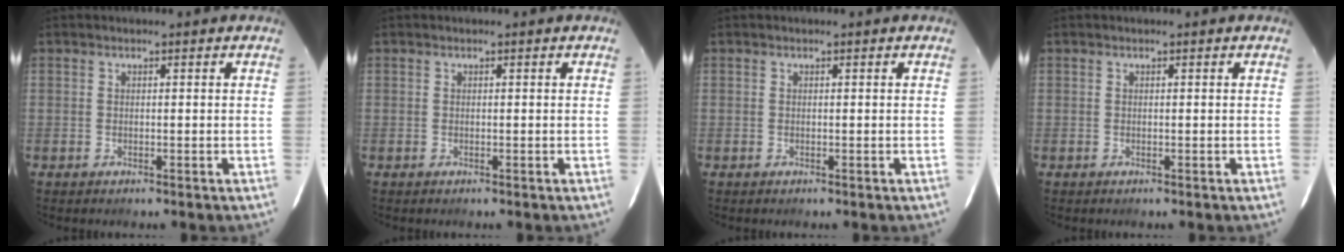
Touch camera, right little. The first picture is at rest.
{"total": 0.0}
{"total": 0.0}
{"total": 0.0}